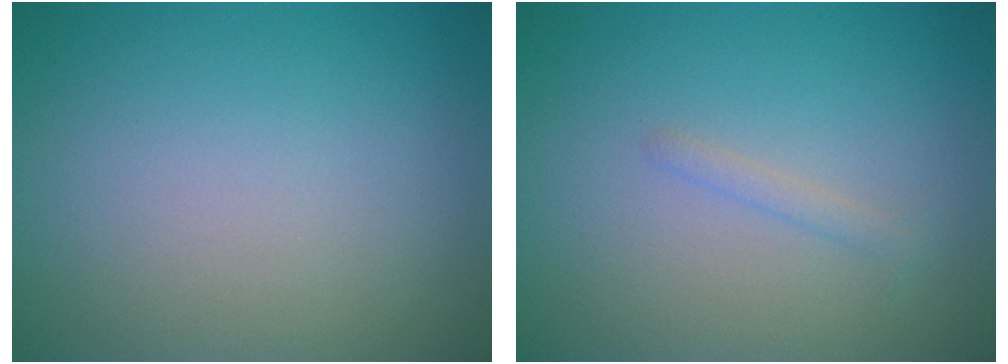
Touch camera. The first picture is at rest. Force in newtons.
{"total": 0.9, "press": 0.9, "slide": 0.1}